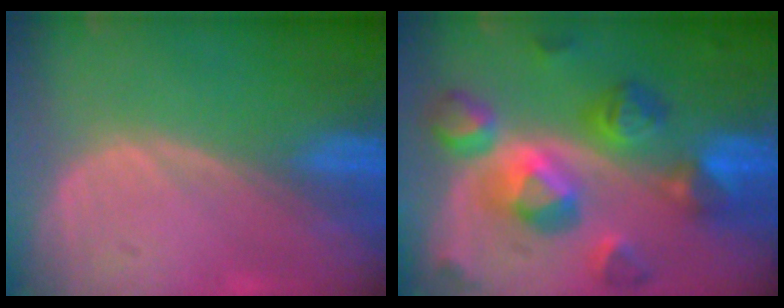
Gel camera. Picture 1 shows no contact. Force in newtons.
{"total": 11.1, "press": 11.1, "slide": 0.9}